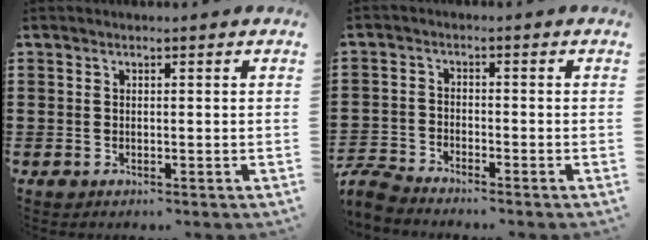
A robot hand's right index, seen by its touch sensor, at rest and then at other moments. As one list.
[{"total": 3.3, "force": [-3.3, 0.5, 0.3], "torque": [-0.023, -0.003, -0.074]}]